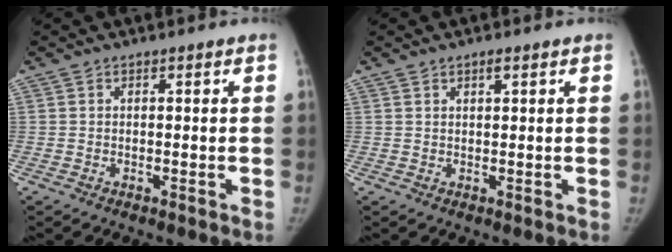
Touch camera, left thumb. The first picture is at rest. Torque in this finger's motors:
{"motor_torque": [-0.16, -0.02, 0.18, 0.18, 0.02]}